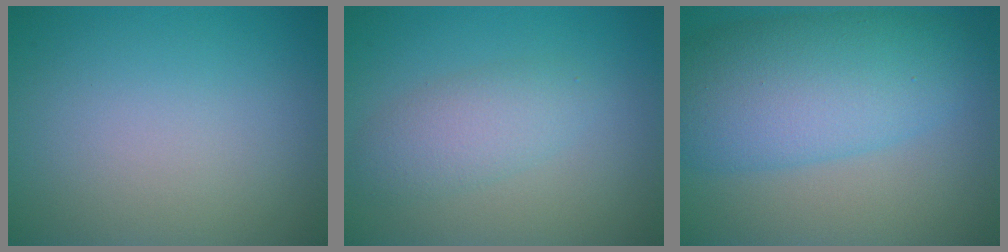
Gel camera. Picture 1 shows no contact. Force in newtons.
{"total": 2.8, "press": 2.8, "slide": 0.1}
{"total": 8.9, "press": 8.9, "slide": 0.1}